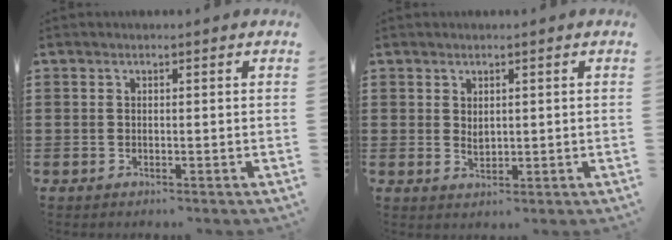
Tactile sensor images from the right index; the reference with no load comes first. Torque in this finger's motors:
{"motor_torque": [0.83, 1.31, -0.01, 0.03]}